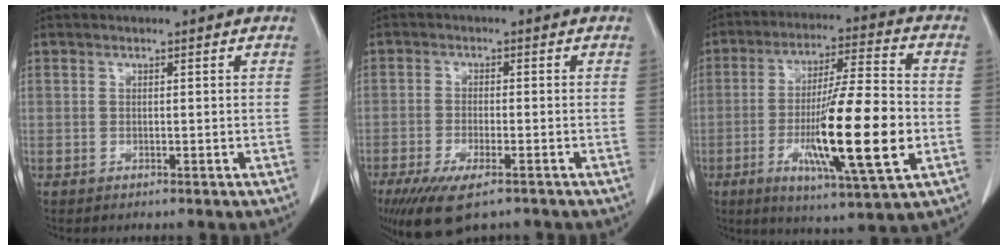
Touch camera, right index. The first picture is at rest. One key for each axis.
{"total": 8.8, "fx": -6.0, "fy": 2.5, "fz": 6.0, "tx": -0.101, "ty": -0.018, "tz": -0.094}
{"total": 18.0, "fx": -4.0, "fy": 1.4, "fz": 17.5, "tx": -0.306, "ty": -0.017, "tz": -0.064}